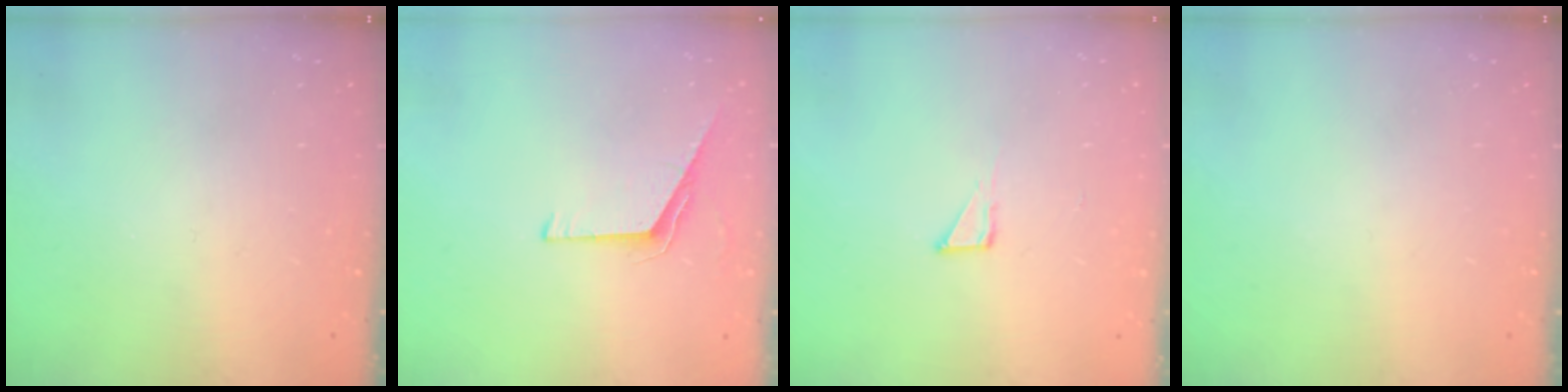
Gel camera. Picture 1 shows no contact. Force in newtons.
{"total": 5.4, "press": 5.3, "slide": 0.6}
{"total": 2.8, "press": 2.8, "slide": 0.2}
{"total": 0.0}